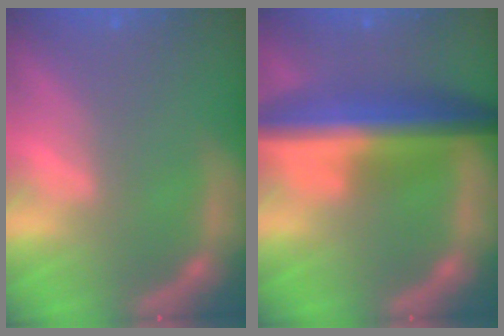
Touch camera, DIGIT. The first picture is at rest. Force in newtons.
{"total": 9.5}